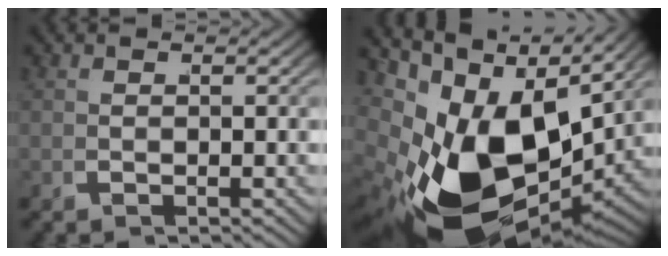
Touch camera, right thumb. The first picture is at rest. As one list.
[{"total": 17.3, "force": [-1.6, 9.8, 14.1], "torque": [-0.289, -0.057, 0.011]}]